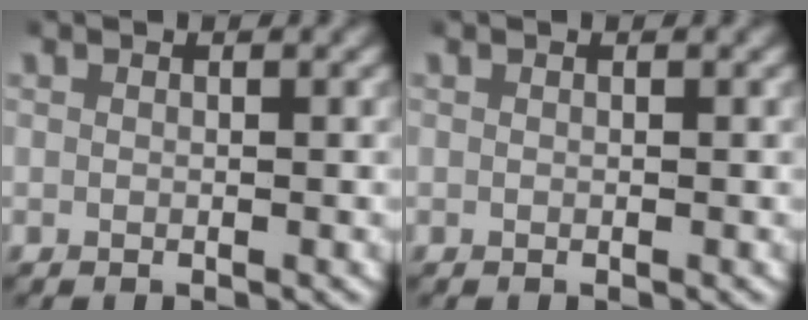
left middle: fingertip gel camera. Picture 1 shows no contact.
{"total": 0.0}